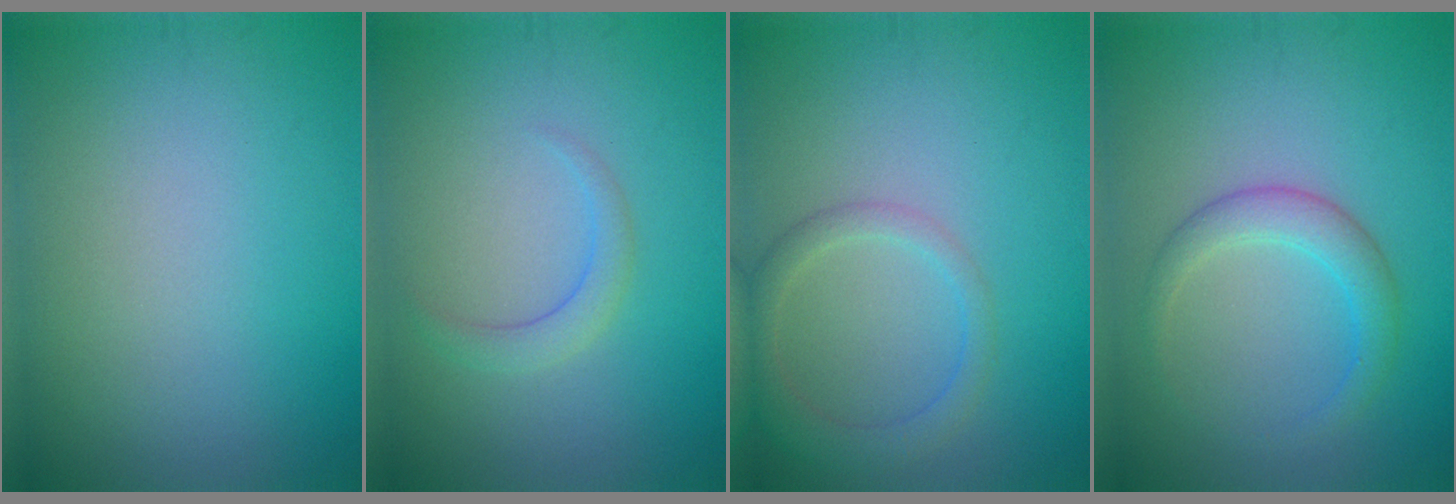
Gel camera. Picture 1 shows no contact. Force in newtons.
{"total": 1.6, "press": 1.6, "slide": 0.1}
{"total": 2.7, "press": 2.7, "slide": 0.1}
{"total": 2.7, "press": 2.7, "slide": 0.1}